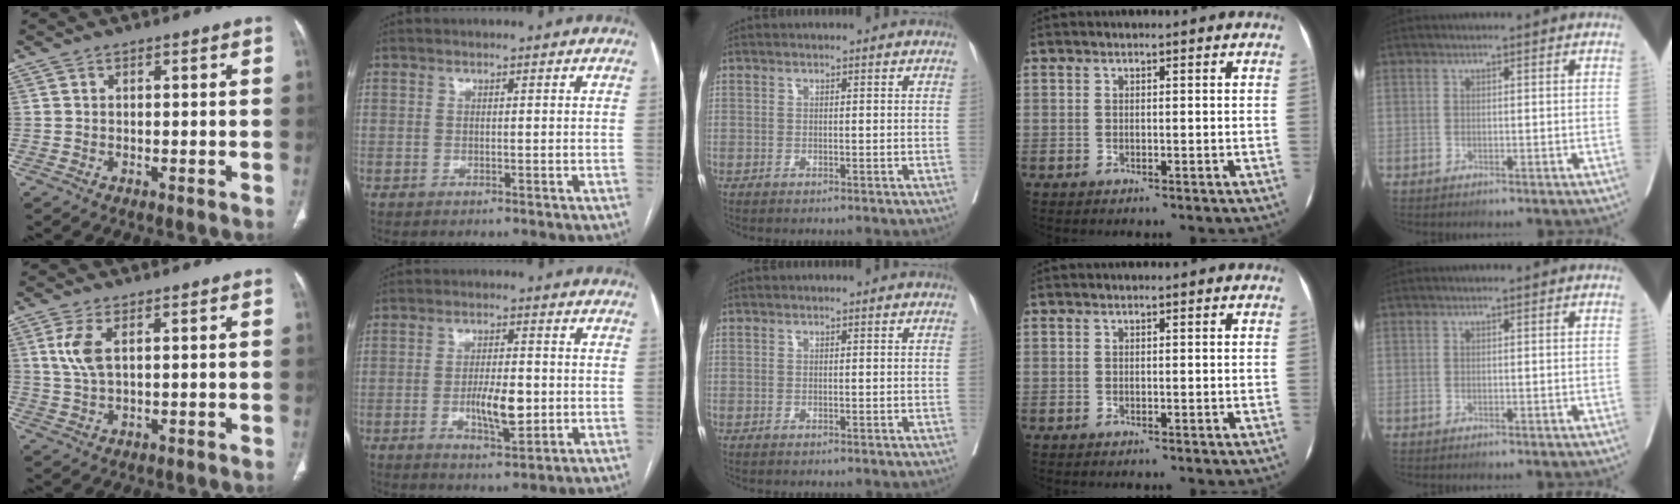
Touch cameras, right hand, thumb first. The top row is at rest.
{"thumb": {"total": 5.0, "force": [1.6, 2.1, 4.3], "torque": [-0.108, -0.001, 0.038]}, "index": {"total": 6.7, "force": [-1.2, 2.0, 6.2], "torque": [-0.111, -0.006, -0.017]}}